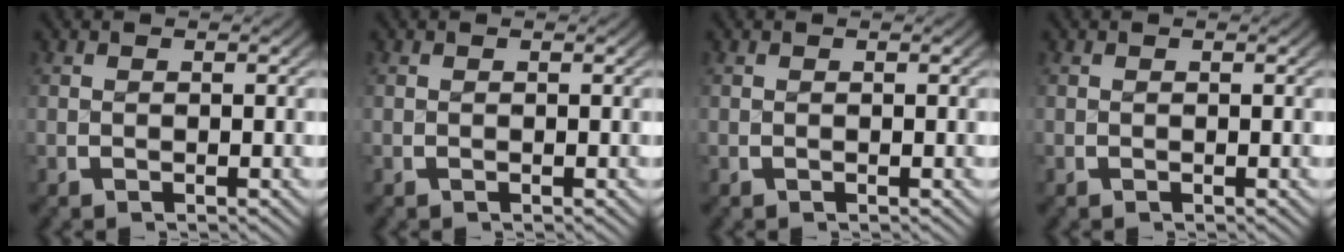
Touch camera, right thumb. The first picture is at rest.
{"total": 0.0}
{"total": 0.0}
{"total": 0.0}